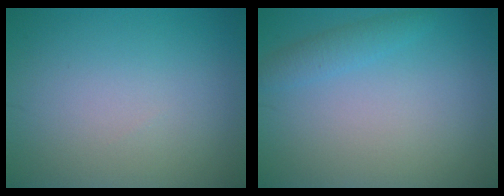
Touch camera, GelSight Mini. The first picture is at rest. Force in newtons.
{"total": 1.6, "press": 1.6, "slide": 0.1}